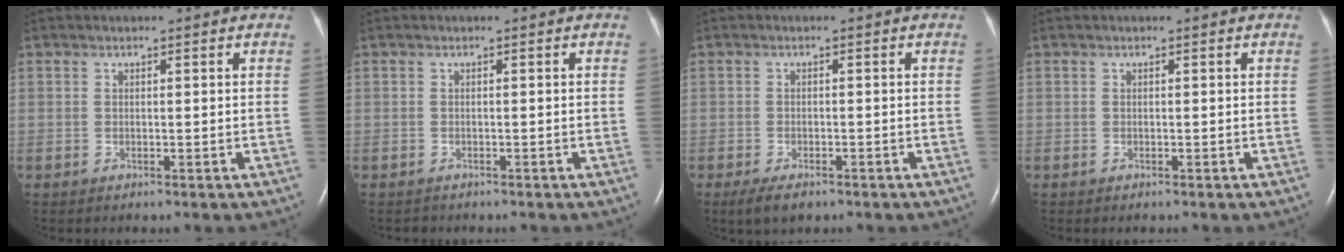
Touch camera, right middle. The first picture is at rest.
{"total": 0.7, "force": [-0.7, 0.3, -0.1], "torque": [-0.007, -0.001, -0.011]}
{"total": 3.5, "force": [-2.4, 1.3, 2.2], "torque": [-0.046, -0.007, -0.035]}
{"total": 0.0}